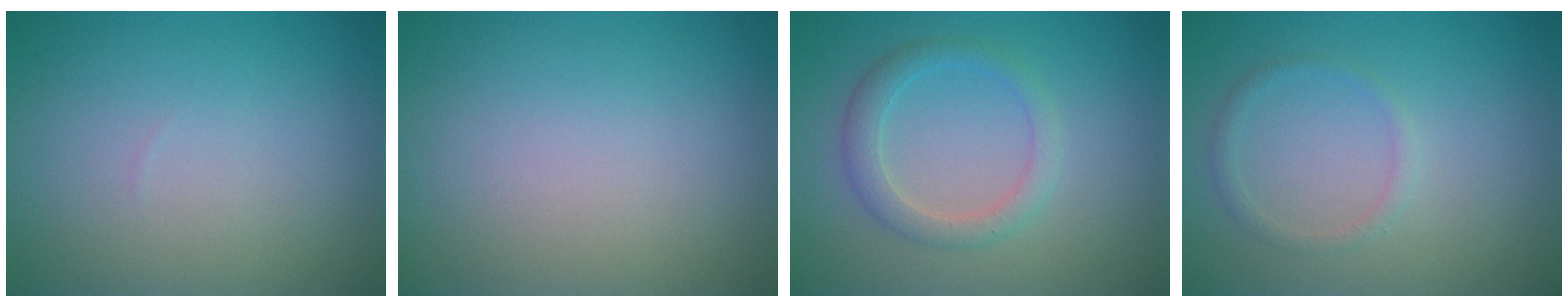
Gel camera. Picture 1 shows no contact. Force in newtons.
{"total": 0.0}
{"total": 2.5, "press": 2.5, "slide": 0.1}
{"total": 1.1, "press": 1.1, "slide": 0.0}